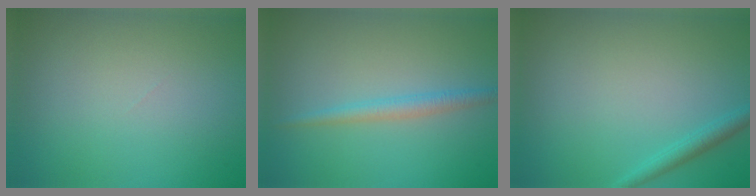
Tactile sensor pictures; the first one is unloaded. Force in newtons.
{"total": 1.9, "press": 1.9, "slide": 0.1}
{"total": 1.6, "press": 1.6, "slide": 0.1}